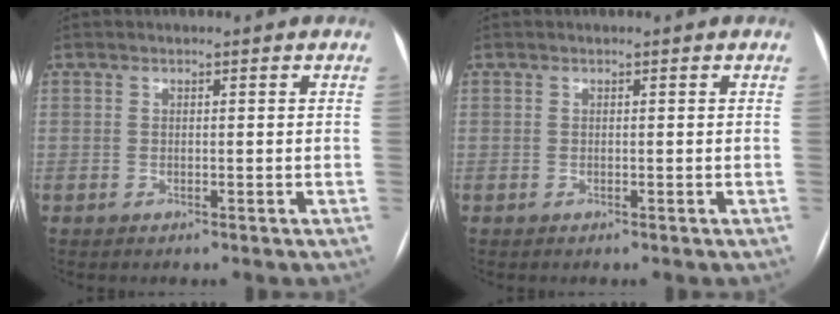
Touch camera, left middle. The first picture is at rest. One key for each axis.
{"total": 0.0}